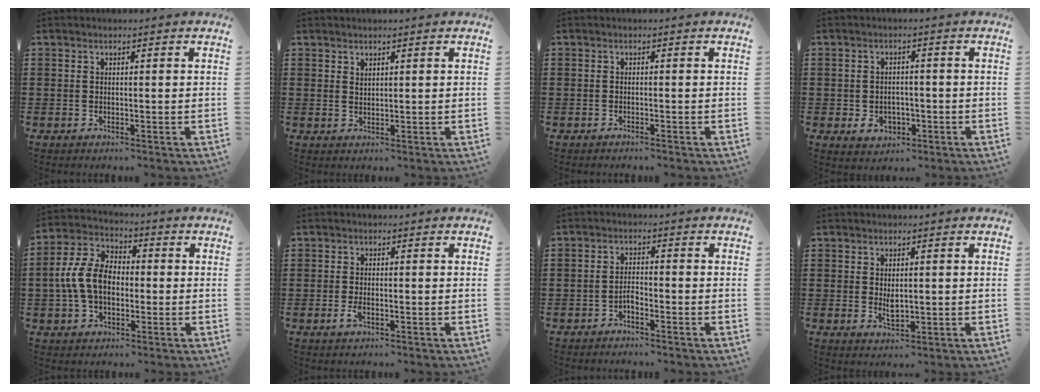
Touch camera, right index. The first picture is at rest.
{"total": 1.1, "force": [1.0, 0.4, 0.1], "torque": [-0.003, 0.001, 0.020]}
{"total": 0.6, "force": [-0.5, -0.1, 0.1], "torque": [-0.003, -0.003, -0.010]}
{"total": 3.3, "force": [-1.1, 2.6, 1.8], "torque": [-0.038, 0.002, -0.022]}
{"total": 9.0, "force": [-0.6, 6.1, 6.5], "torque": [-0.167, 0.005, -0.018]}
{"total": 1.8, "force": [-0.7, 0.7, 1.5], "torque": [-0.036, -0.006, -0.015]}
{"total": 1.9, "force": [-1.4, 0.7, 1.0], "torque": [-0.024, 0.005, -0.029]}
{"total": 2.2, "force": [0.2, 1.1, 1.9], "torque": [-0.029, -0.001, 0.003]}